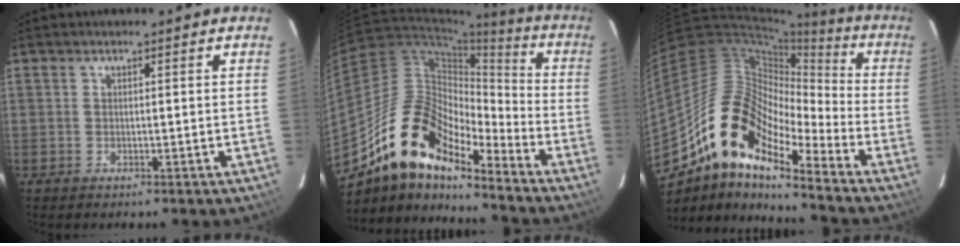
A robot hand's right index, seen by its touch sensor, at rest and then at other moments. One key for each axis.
{"total": 17.8, "fx": -13.4, "fy": 6.5, "fz": 9.7, "tx": -0.171, "ty": 0.001, "tz": -0.261}
{"total": 17.7, "fx": -12.2, "fy": 5.9, "fz": 11.4, "tx": -0.184, "ty": -0.009, "tz": -0.246}